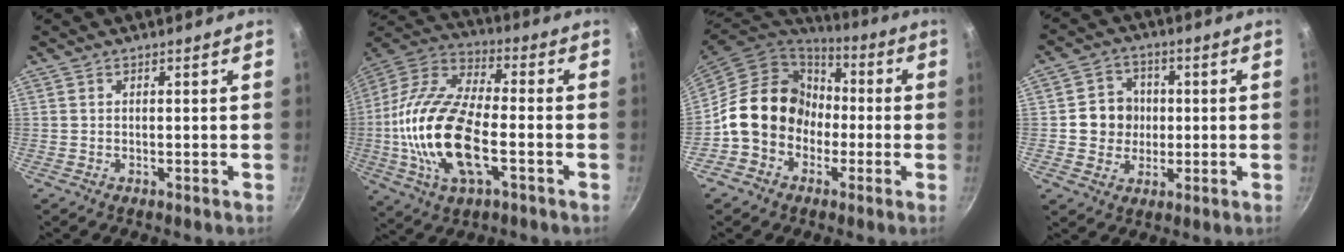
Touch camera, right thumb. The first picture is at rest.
{"total": 21.5, "force": [-4.0, 10.0, 18.6], "torque": [-0.362, 0.027, -0.091]}
{"total": 15.9, "force": [-1.9, 13.6, 8.0], "torque": [-0.088, 0.050, -0.038]}
{"total": 8.7, "force": [0.2, 8.0, 3.4], "torque": [-0.020, 0.011, -0.005]}